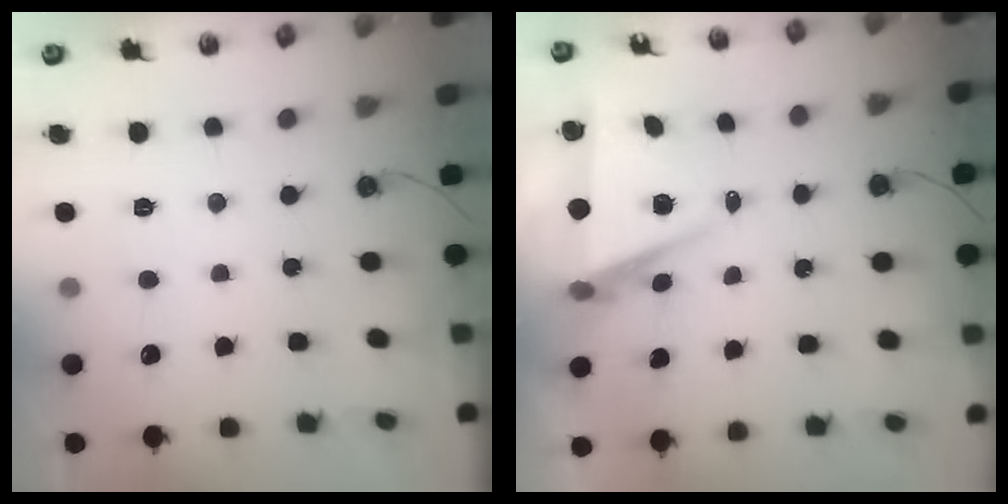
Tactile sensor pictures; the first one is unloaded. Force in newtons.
{"total": 7.0, "press": 5.5, "slide": 4.3}